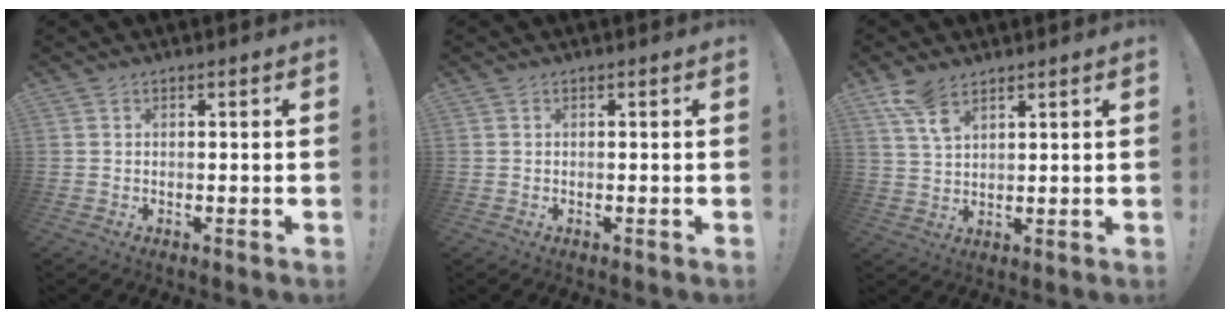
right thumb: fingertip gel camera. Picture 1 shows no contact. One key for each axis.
{"total": 0.0}
{"total": 7.0, "fx": 4.9, "fy": 2.7, "fz": 4.2, "tx": -0.084, "ty": -0.021, "tz": 0.093}